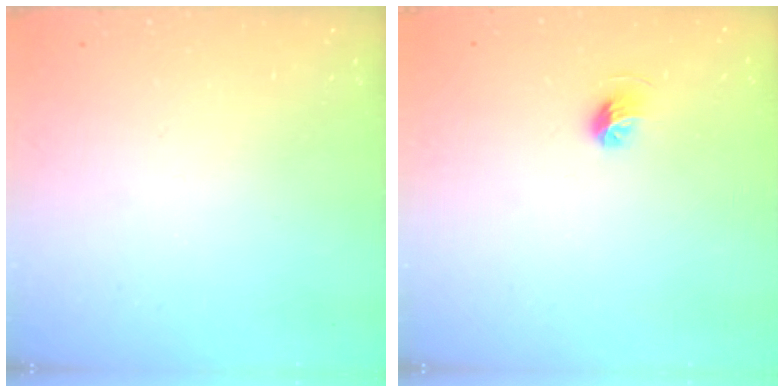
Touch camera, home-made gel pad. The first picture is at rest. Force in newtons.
{"total": 5.4, "press": 5.2, "slide": 1.2}